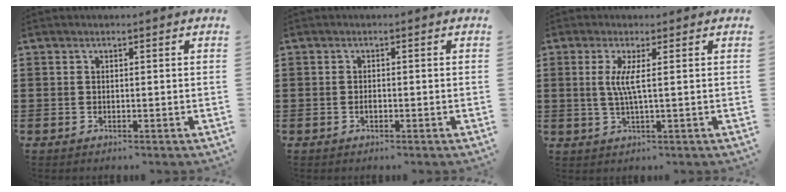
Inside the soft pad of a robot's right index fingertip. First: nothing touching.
{"total": 1.3, "force": [-0.5, 0.6, 1.0], "torque": [-0.020, -0.002, -0.008]}
{"total": 3.8, "force": [0.4, -0.2, 3.8], "torque": [-0.082, -0.010, 0.003]}